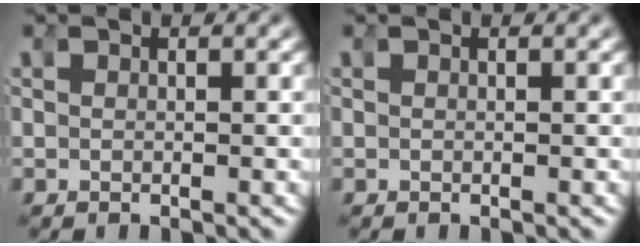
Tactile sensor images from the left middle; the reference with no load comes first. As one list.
[{"total": 0.0}]